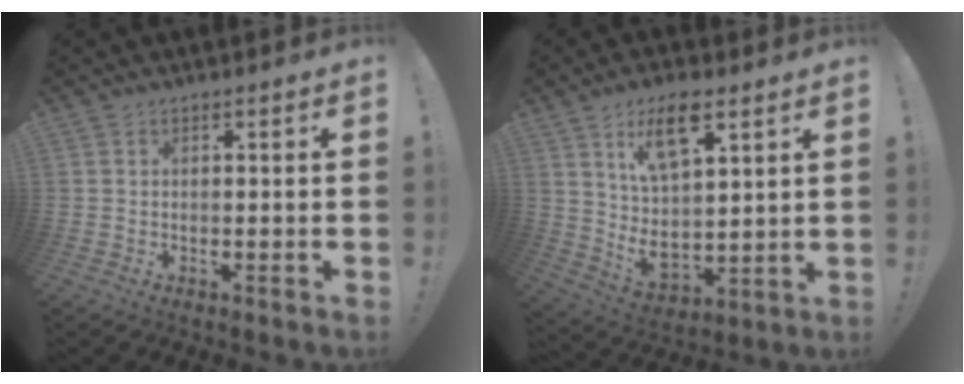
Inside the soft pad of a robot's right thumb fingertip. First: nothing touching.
{"total": 14.4, "force": [6.8, 6.8, 10.7], "torque": [-0.204, -0.031, 0.120]}